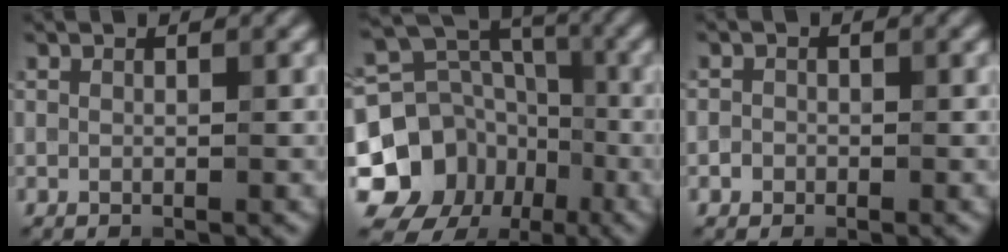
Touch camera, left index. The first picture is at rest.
{"total": 11.1, "force": [-4.5, 9.5, 3.6], "torque": [-0.086, 0.015, -0.095]}
{"total": 0.9, "force": [-0.4, 0.8, 0.1], "torque": [0.005, -0.001, -0.009]}